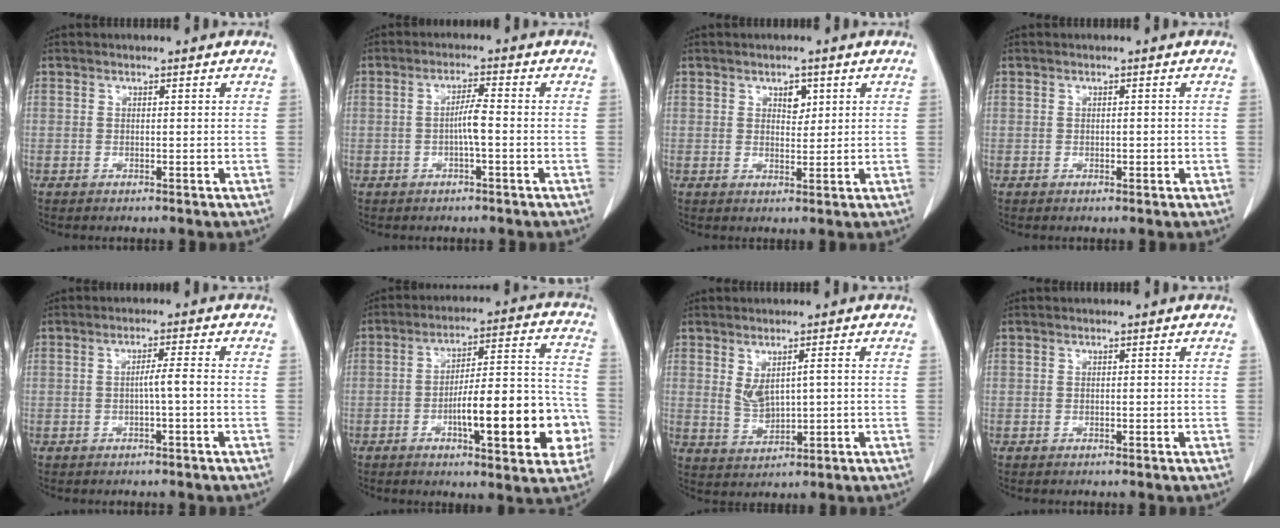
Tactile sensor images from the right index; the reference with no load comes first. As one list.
[{"total": 3.2, "force": [-0.6, 0.0, 3.1], "torque": [-0.057, 0.003, -0.011]}, {"total": 2.6, "force": [1.3, 1.5, 1.6], "torque": [-0.020, -0.001, 0.021]}, {"total": 0.8, "force": [-0.1, 0.4, 0.6], "torque": [-0.010, -0.001, 0.001]}, {"total": 2.4, "force": [-0.6, -0.3, 2.3], "torque": [-0.035, 0.002, -0.009]}, {"total": 16.7, "force": [-5.1, 3.6, 15.4], "torque": [-0.216, 0.025, -0.070]}, {"total": 4.1, "force": [0.7, 1.5, 3.8], "torque": [-0.076, 0.000, 0.027]}, {"total": 0.0}]